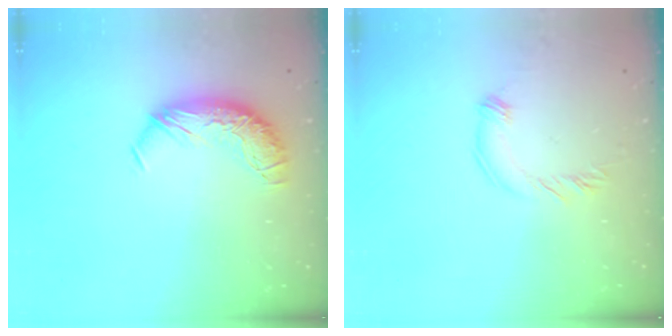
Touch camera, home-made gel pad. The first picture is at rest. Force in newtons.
{"total": 3.3, "press": 3.2, "slide": 0.7}